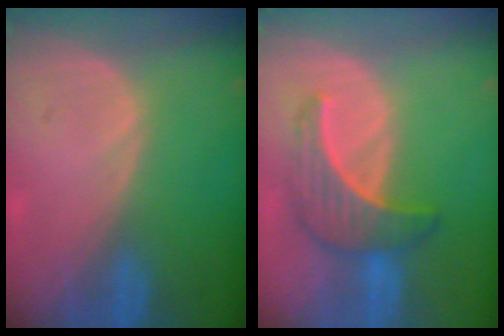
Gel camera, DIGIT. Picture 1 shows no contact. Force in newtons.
{"total": 6.5, "press": 6.4, "slide": 0.9}